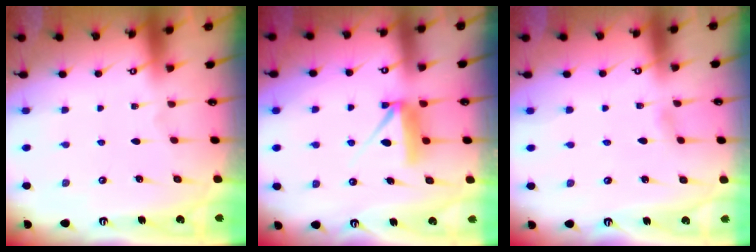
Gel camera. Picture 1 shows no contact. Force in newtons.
{"total": 7.7, "press": 7.7, "slide": 0.4}
{"total": 3.5, "press": 3.4, "slide": 0.6}